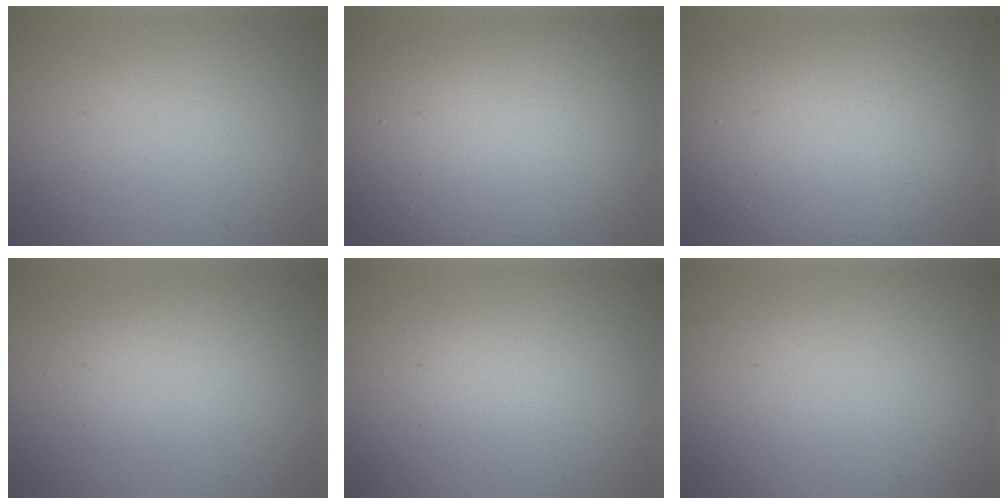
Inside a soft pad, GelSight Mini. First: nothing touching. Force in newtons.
{"total": 18.7, "press": 18.7, "slide": 1.0}
{"total": 11.4, "press": 11.4, "slide": 0.8}
{"total": 2.6, "press": 2.6, "slide": 0.1}
{"total": 1.3, "press": 1.3, "slide": 0.1}
{"total": 0.0}